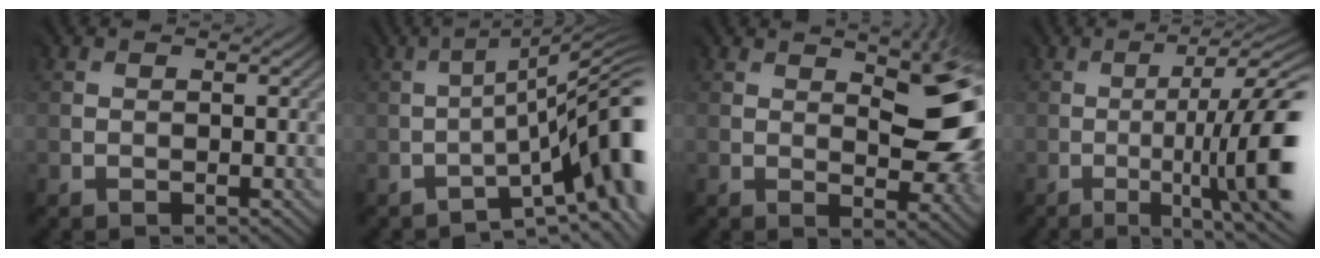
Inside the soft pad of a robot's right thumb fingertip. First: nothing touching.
{"total": 11.8, "force": [-4.4, 2.9, 10.6], "torque": [-0.124, 0.012, -0.063]}
{"total": 11.6, "force": [1.5, 5.2, 10.3], "torque": [-0.110, 0.007, 0.019]}
{"total": 14.7, "force": [-3.3, 4.1, 13.7], "torque": [-0.185, -0.010, -0.033]}